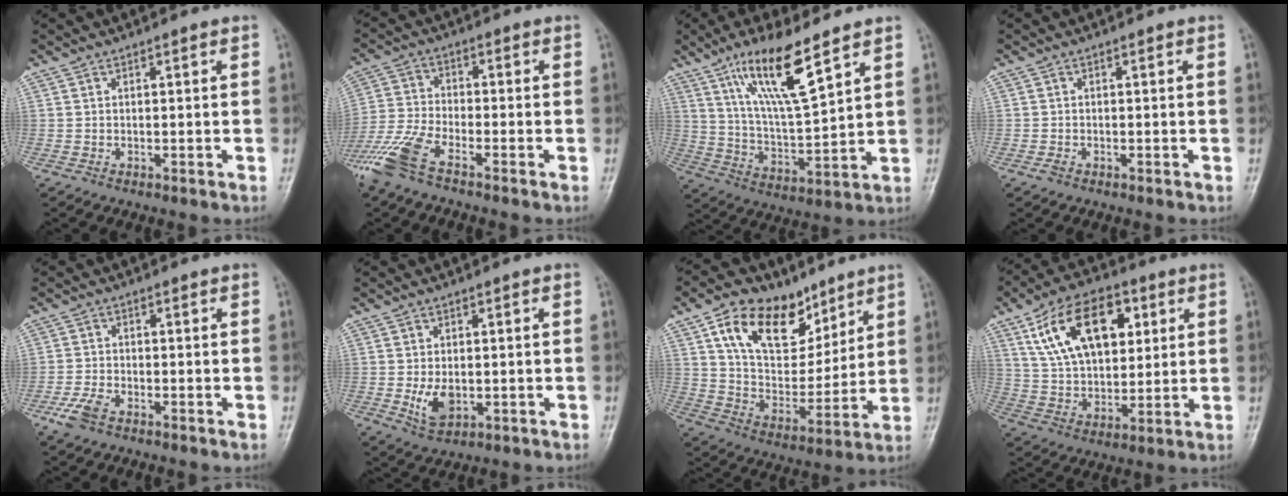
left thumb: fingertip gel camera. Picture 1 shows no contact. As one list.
[{"total": 8.8, "force": [-6.2, 2.7, 5.7], "torque": [-0.141, 0.011, -0.135]}, {"total": 13.7, "force": [8.3, 2.8, 10.5], "torque": [-0.183, -0.045, 0.165]}, {"total": 0.9, "force": [-0.6, 0.6, 0.3], "torque": [-0.007, 0.000, -0.012]}, {"total": 4.2, "force": [-2.7, 2.1, 2.5], "torque": [-0.059, 0.006, -0.053]}, {"total": 5.2, "force": [-1.0, 3.3, 3.8], "torque": [-0.059, -0.004, -0.008]}, {"total": 17.9, "force": [10.0, 11.0, 10.0], "torque": [-0.121, -0.039, 0.182]}, {"total": 17.7, "force": [6.9, 10.5, 12.5], "torque": [-0.177, -0.008, 0.125]}]